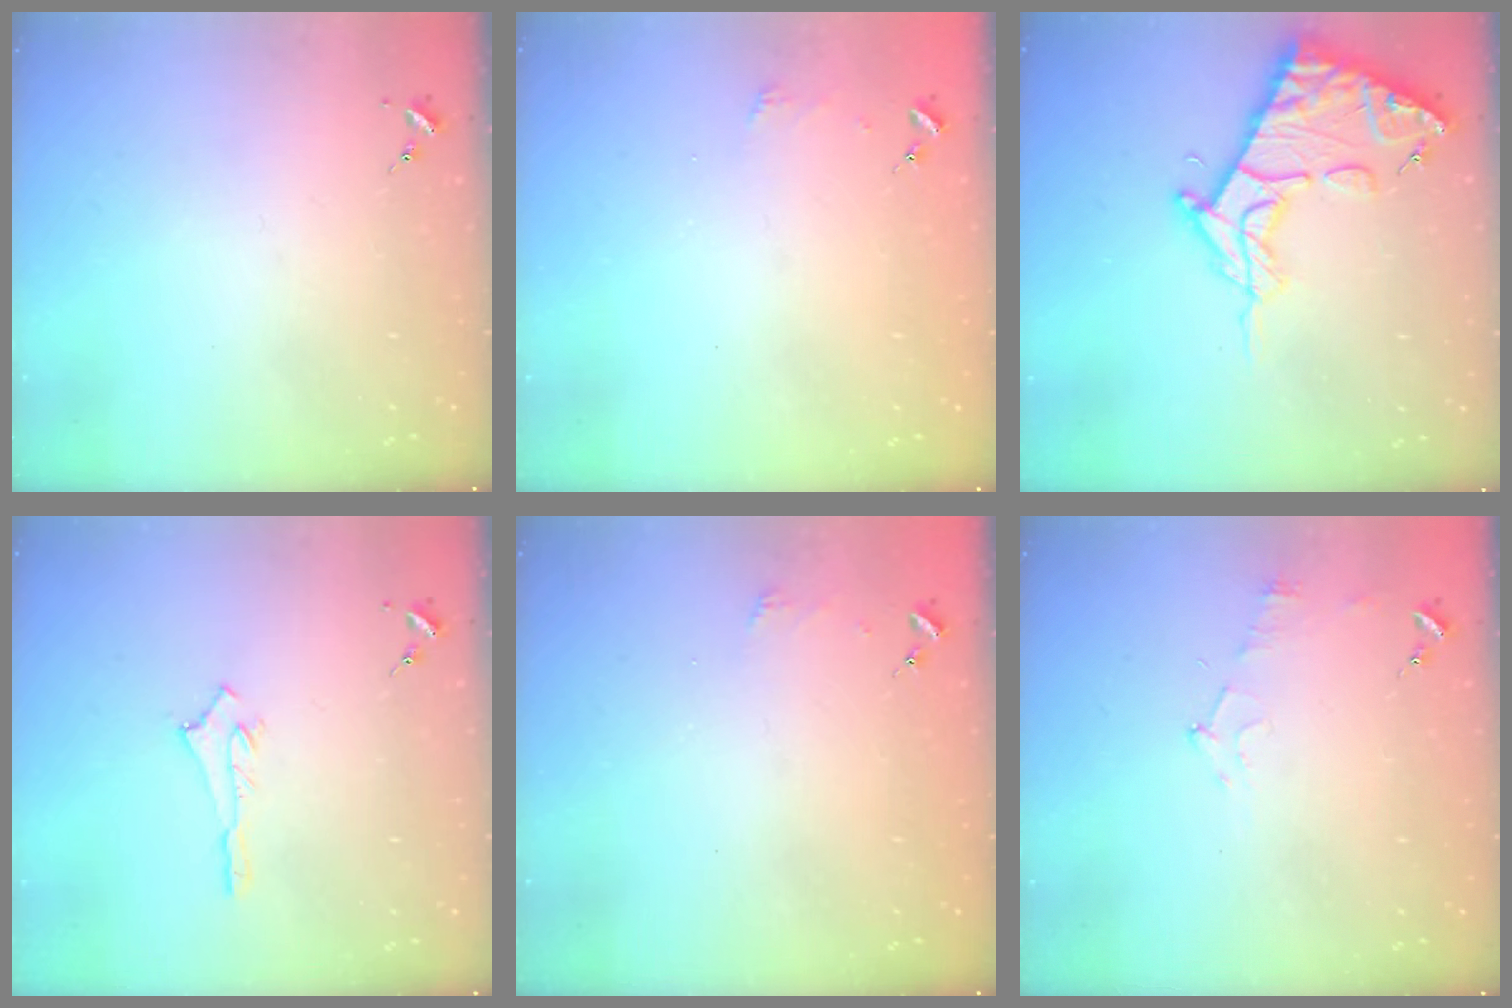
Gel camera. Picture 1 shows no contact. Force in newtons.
{"total": 2.4, "press": 2.4, "slide": 0.2}
{"total": 16.7, "press": 16.6, "slide": 1.9}
{"total": 3.0, "press": 3.0, "slide": 0.2}
{"total": 2.4, "press": 2.4, "slide": 0.2}
{"total": 6.8, "press": 6.7, "slide": 0.7}